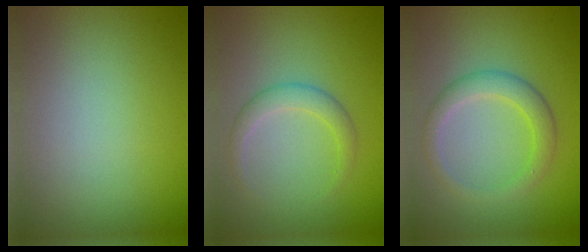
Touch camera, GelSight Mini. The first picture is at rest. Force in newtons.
{"total": 2.0, "press": 2.0, "slide": 0.1}
{"total": 2.8, "press": 2.8, "slide": 0.1}